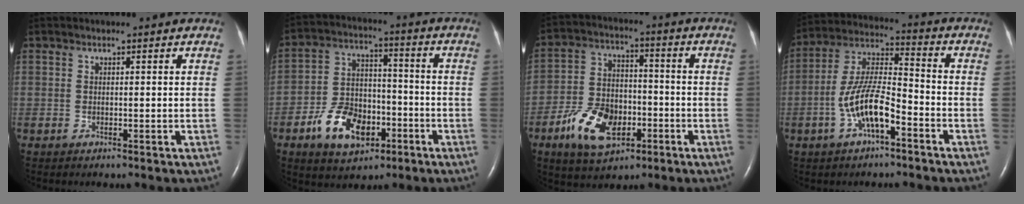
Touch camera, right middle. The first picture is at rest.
{"total": 11.5, "force": [-5.4, 7.0, 7.4], "torque": [-0.150, 0.015, -0.088]}
{"total": 11.8, "force": [-5.2, 6.7, 8.2], "torque": [-0.172, 0.008, -0.087]}
{"total": 10.7, "force": [-4.4, 3.2, 9.3], "torque": [-0.197, 0.014, -0.080]}